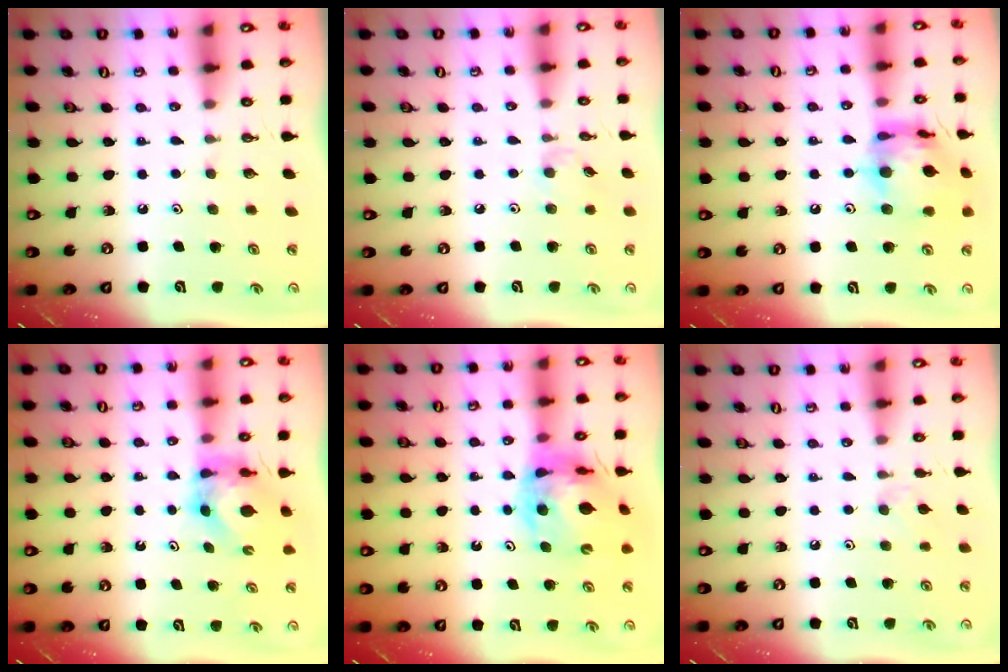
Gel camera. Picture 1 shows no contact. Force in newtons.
{"total": 3.9, "press": 3.8, "slide": 0.6}
{"total": 15.7, "press": 15.6, "slide": 1.6}
{"total": 5.8, "press": 5.8, "slide": 0.3}
{"total": 15.4, "press": 15.3, "slide": 1.9}
{"total": 3.8, "press": 3.7, "slide": 0.6}